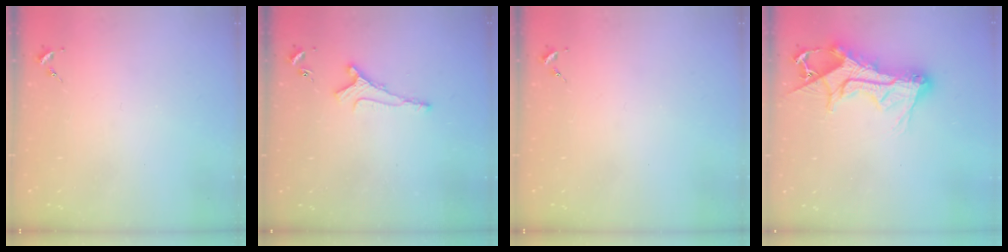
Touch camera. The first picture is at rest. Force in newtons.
{"total": 4.5, "press": 4.4, "slide": 0.9}
{"total": 0.0}
{"total": 17.3, "press": 17.2, "slide": 1.5}